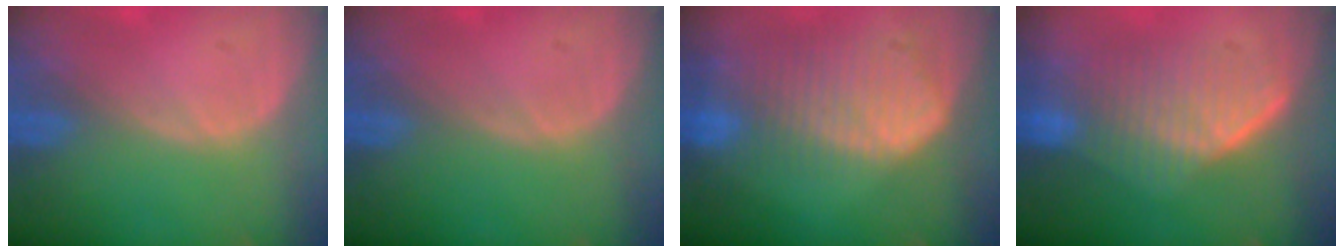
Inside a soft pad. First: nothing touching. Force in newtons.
{"total": 0.0}
{"total": 10.3, "press": 8.8, "slide": 5.2}
{"total": 7.8, "press": 7.7, "slide": 0.6}